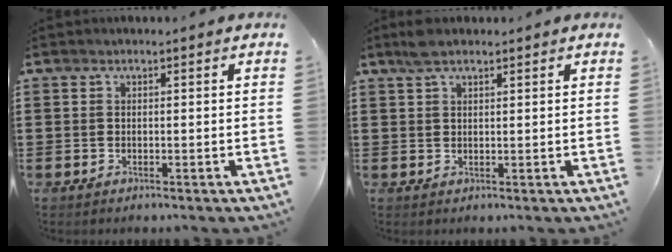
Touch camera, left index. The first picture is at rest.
{"total": 2.9, "force": [2.1, 0.9, 1.7], "torque": [-0.037, 0.004, 0.039]}